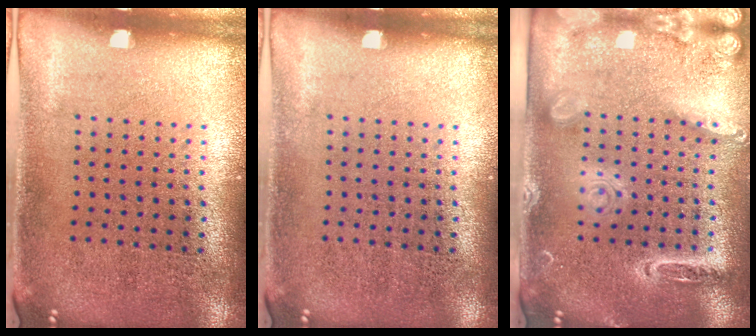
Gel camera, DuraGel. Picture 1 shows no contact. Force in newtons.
{"total": 0.0}
{"total": 2.2, "press": 1.9, "slide": 1.1}